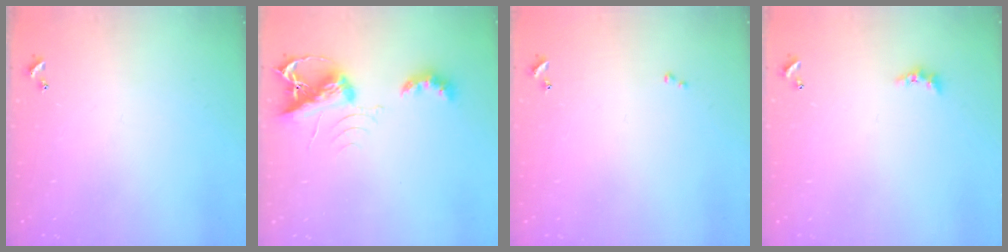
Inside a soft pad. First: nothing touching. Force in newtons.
{"total": 7.3, "press": 7.2, "slide": 0.5}
{"total": 0.0}
{"total": 2.7, "press": 2.6, "slide": 0.6}